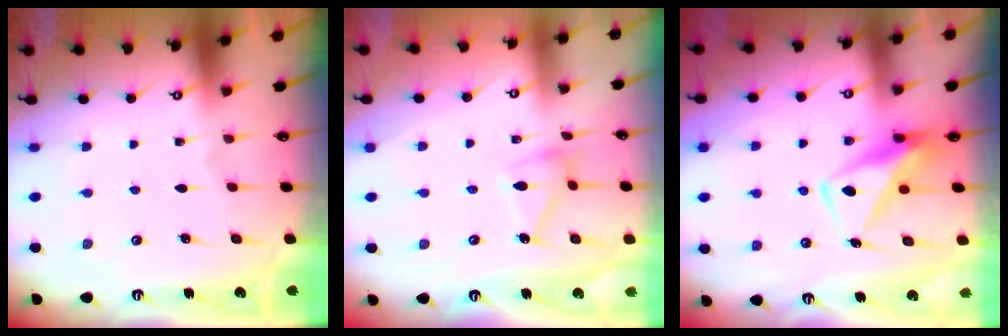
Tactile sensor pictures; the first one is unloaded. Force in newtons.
{"total": 11.5, "press": 11.4, "slide": 0.4}
{"total": 9.4, "press": 9.4, "slide": 0.9}